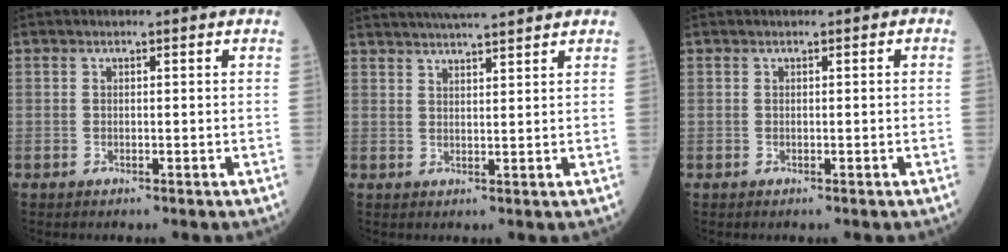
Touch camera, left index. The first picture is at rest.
{"total": 9.5, "force": [8.5, 0.6, 4.3], "torque": [-0.070, 0.027, 0.123]}
{"total": 0.0}